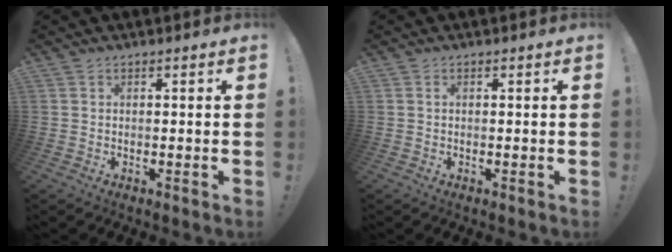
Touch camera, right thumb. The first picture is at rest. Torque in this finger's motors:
{"motor_torque": [-0.03, 0.13, 0.13, -0.06, 0.01]}